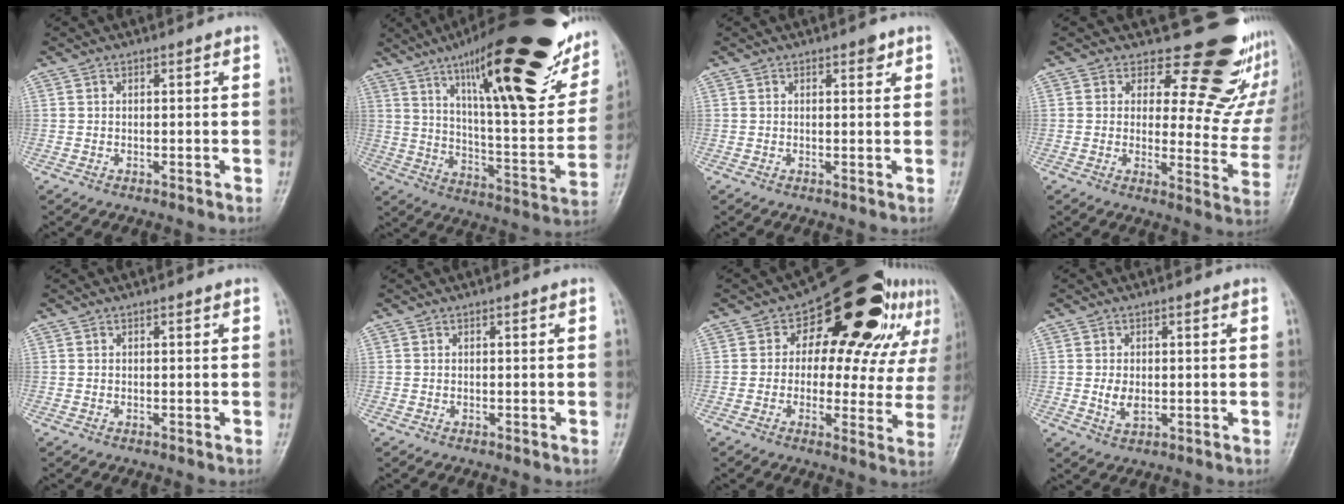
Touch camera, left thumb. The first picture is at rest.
{"total": 34.5, "force": [18.8, 9.4, 27.4], "torque": [-0.354, -0.038, 0.291]}
{"total": 1.7, "force": [1.0, 0.7, 1.0], "torque": [-0.006, -0.003, 0.011]}
{"total": 19.0, "force": [14.5, 9.2, 8.0], "torque": [-0.048, -0.110, 0.162]}
{"total": 0.0}
{"total": 0.0}
{"total": 21.1, "force": [9.1, 11.6, 15.0], "torque": [-0.134, -0.001, 0.122]}
{"total": 3.6, "force": [0.0, 2.2, 2.8], "torque": [-0.047, -0.007, 0.003]}